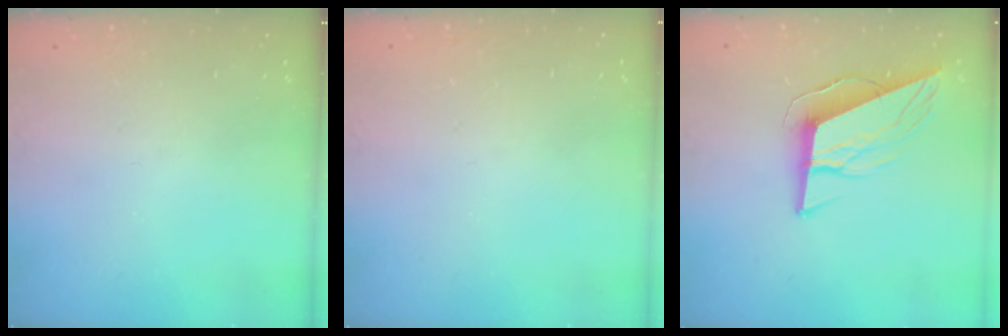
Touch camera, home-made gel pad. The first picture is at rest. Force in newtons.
{"total": 1.6, "press": 1.6, "slide": 0.1}
{"total": 13.0, "press": 12.6, "slide": 3.2}